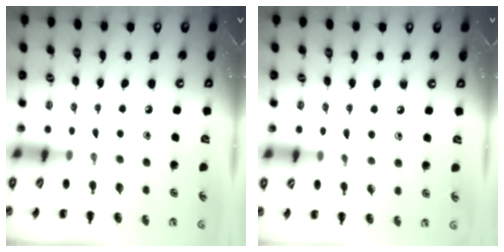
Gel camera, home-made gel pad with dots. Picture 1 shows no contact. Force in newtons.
{"total": 6.0, "press": 5.6, "slide": 2.1}